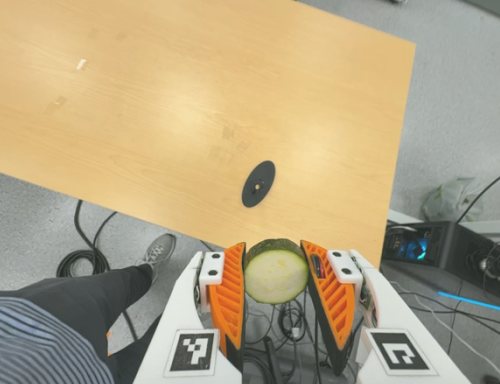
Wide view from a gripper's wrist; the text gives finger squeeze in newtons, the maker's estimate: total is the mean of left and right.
{"total": 14.0, "left": 13.8, "right": 14.1}